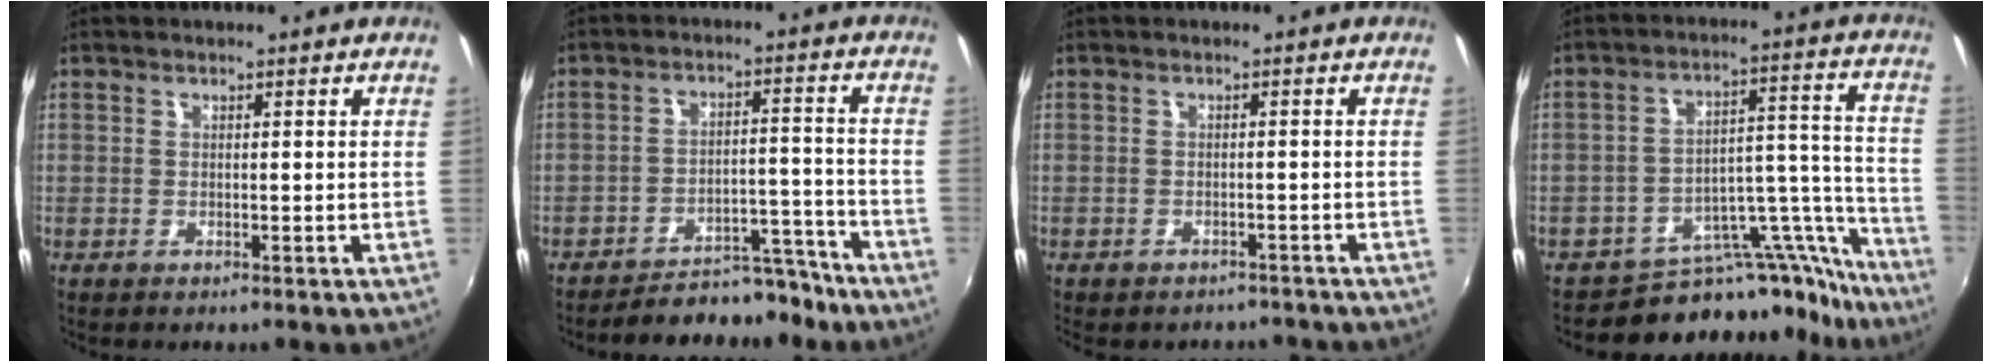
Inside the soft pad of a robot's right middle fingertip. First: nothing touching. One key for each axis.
{"total": 12.4, "fx": -11.2, "fy": 3.9, "fz": 3.6, "tx": -0.070, "ty": 0.029, "tz": -0.143}
{"total": 7.3, "fx": -6.4, "fy": 2.7, "fz": 2.2, "tx": -0.052, "ty": -0.017, "tz": -0.084}
{"total": 17.6, "fx": -16.4, "fy": 5.8, "fz": 2.4, "tx": -0.018, "ty": 0.068, "tz": -0.239}